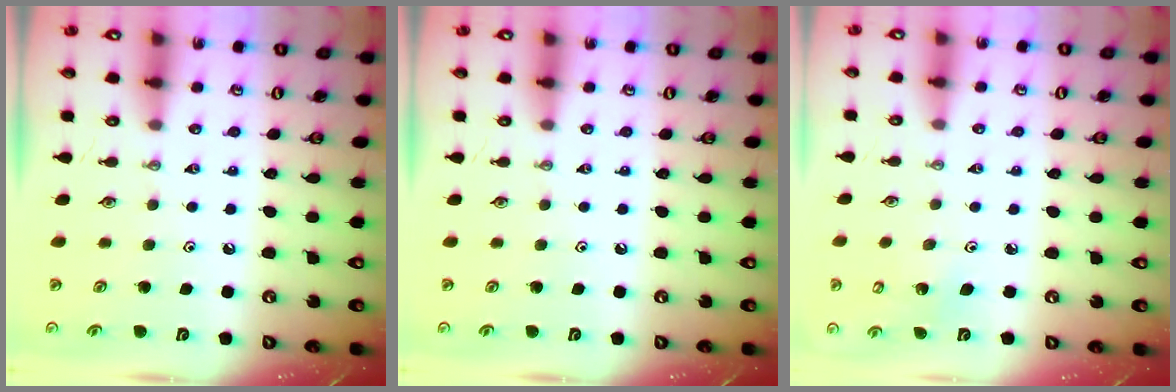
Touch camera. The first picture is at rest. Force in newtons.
{"total": 0.0}
{"total": 3.2, "press": 3.2, "slide": 0.5}